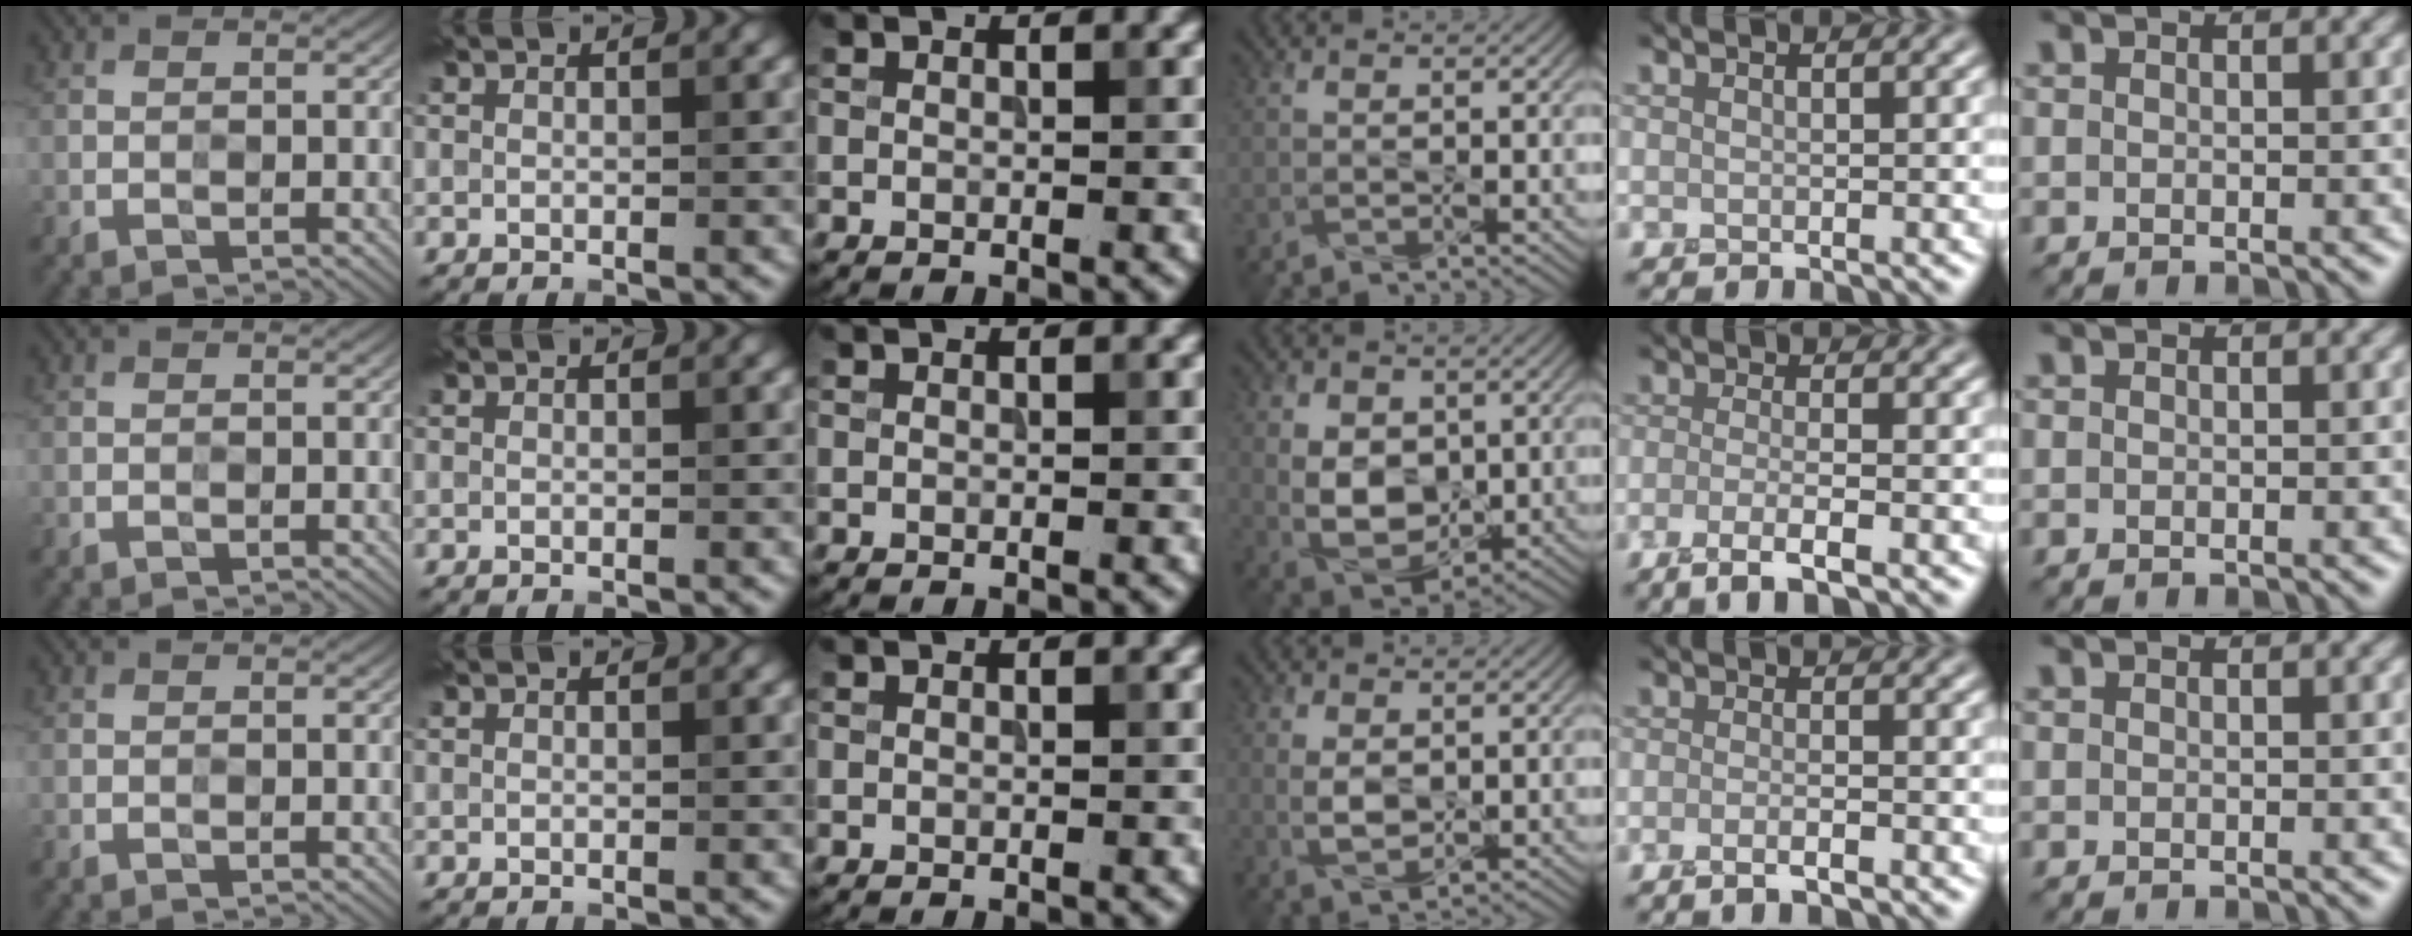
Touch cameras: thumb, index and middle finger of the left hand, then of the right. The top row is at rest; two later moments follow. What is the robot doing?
{"motion": "squeeze", "object": "foam earplug"}